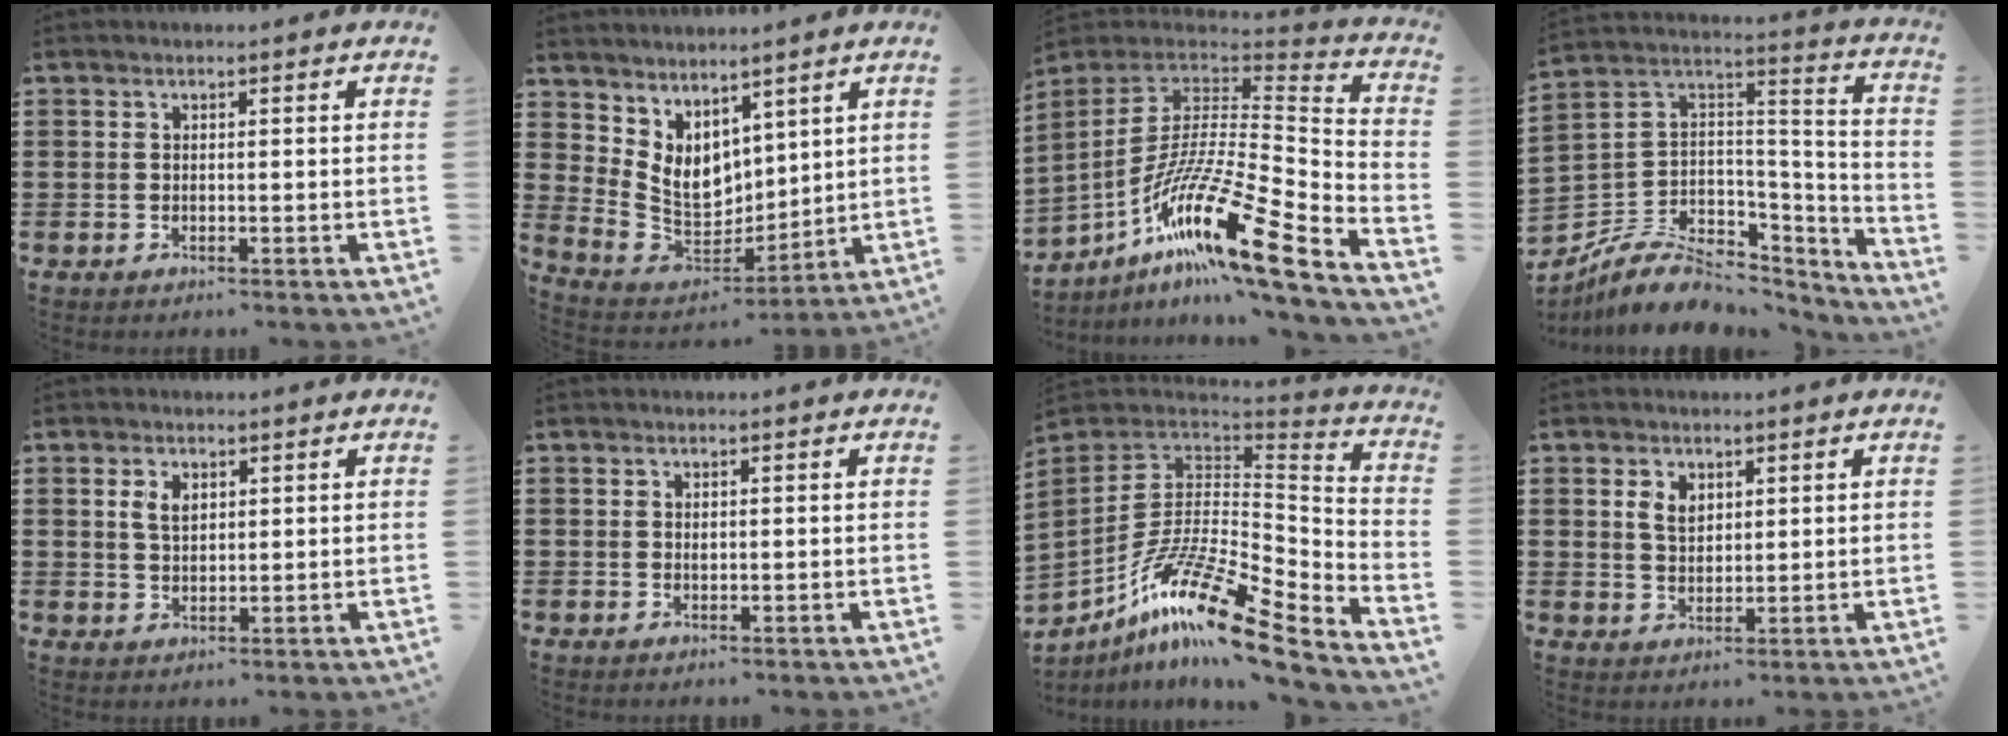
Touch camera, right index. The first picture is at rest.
{"total": 7.3, "force": [3.3, 5.6, 3.3], "torque": [-0.095, -0.028, 0.066]}
{"total": 18.5, "force": [-10.6, 3.1, 14.8], "torque": [-0.294, -0.008, -0.201]}
{"total": 9.3, "force": [-5.4, 6.2, 4.3], "torque": [-0.088, 0.017, -0.092]}
{"total": 2.8, "force": [1.1, 1.6, 2.0], "torque": [-0.045, 0.007, 0.019]}
{"total": 0.7, "force": [0.3, 0.4, 0.5], "torque": [-0.010, 0.002, 0.005]}
{"total": 16.8, "force": [-10.1, 4.1, 12.8], "torque": [-0.257, 0.016, -0.189]}
{"total": 3.0, "force": [1.4, 2.0, 1.8], "torque": [-0.042, 0.007, 0.025]}